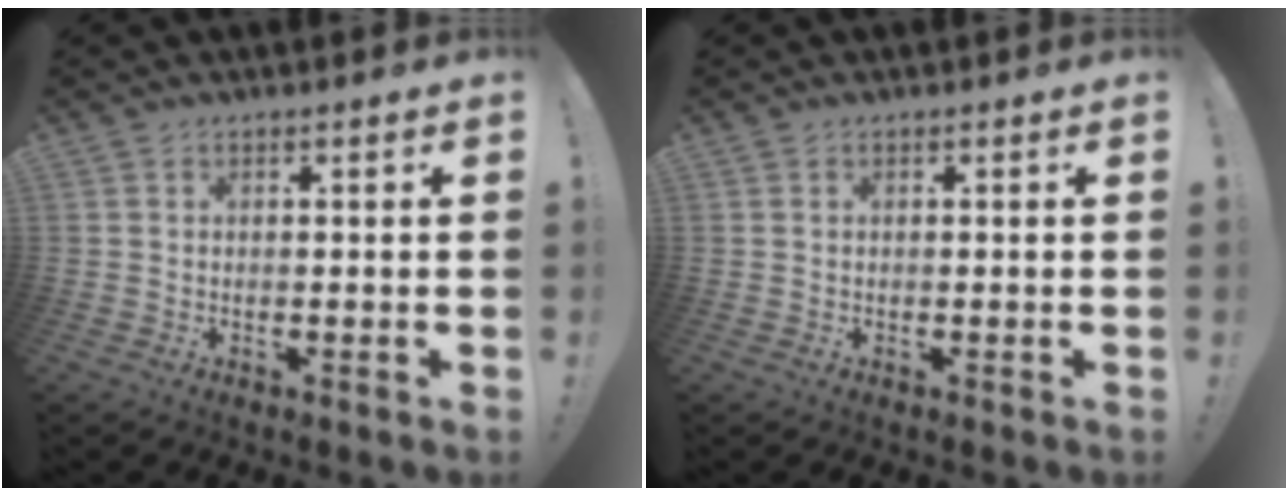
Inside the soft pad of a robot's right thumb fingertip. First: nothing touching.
{"total": 0.0}